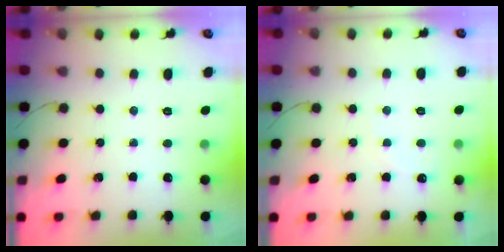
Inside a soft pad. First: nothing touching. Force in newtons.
{"total": 5.6, "press": 5.5, "slide": 1.1}